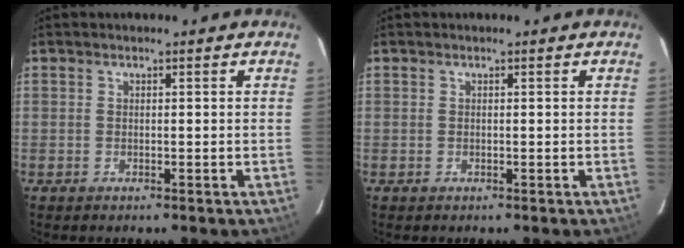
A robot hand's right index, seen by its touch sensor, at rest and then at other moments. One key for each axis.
{"total": 0.0}